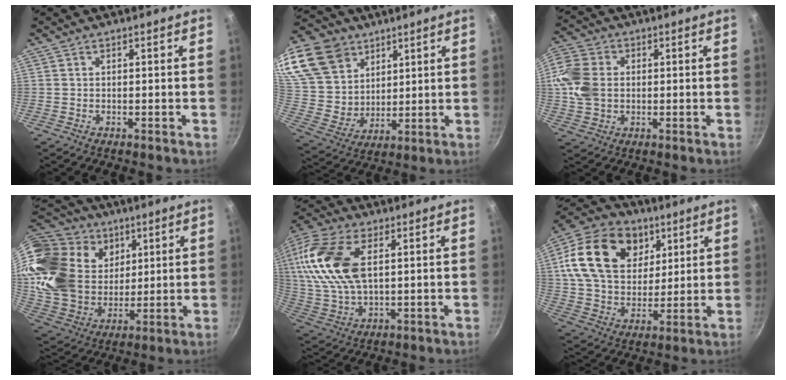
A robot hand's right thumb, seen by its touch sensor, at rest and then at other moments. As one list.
[{"total": 25.3, "force": [13.7, 18.0, 11.1], "torque": [-0.247, -0.018, 0.272]}, {"total": 10.5, "force": [0.7, 8.1, 6.6], "torque": [-0.122, 0.007, 0.002]}, {"total": 26.5, "force": [11.1, 19.9, 13.5], "torque": [-0.245, -0.014, 0.218]}, {"total": 19.6, "force": [5.1, 11.0, 15.4], "torque": [-0.316, -0.003, 0.097]}, {"total": 22.2, "force": [7.8, 16.0, 13.4], "torque": [-0.225, -0.008, 0.132]}]